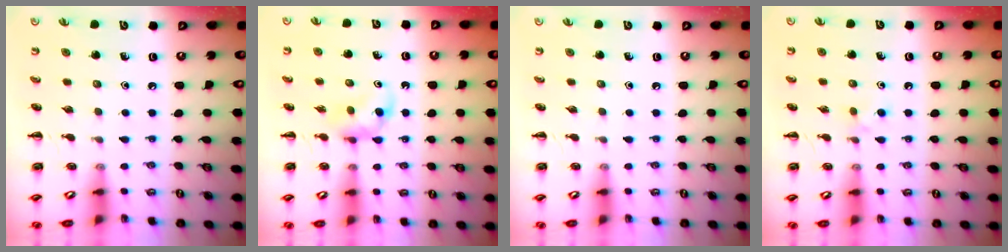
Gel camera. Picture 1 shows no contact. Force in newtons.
{"total": 3.4, "press": 3.1, "slide": 1.5}
{"total": 0.0}
{"total": 2.8, "press": 2.6, "slide": 1.1}